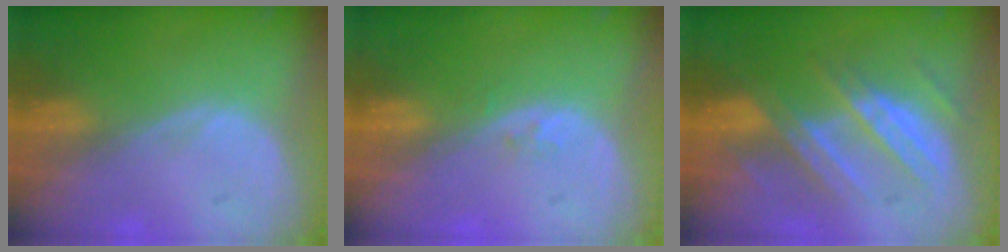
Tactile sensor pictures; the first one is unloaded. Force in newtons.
{"total": 1.1, "press": 0.8, "slide": 0.7}
{"total": 7.2, "press": 7.2, "slide": 0.9}